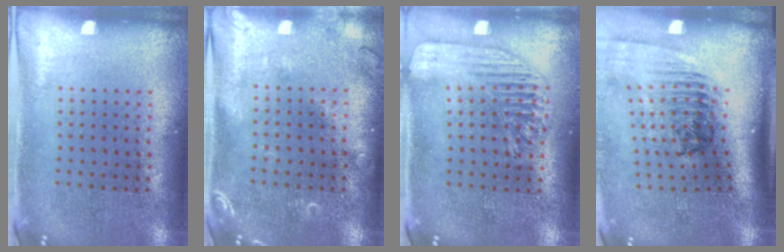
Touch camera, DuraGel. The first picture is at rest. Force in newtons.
{"total": 2.0, "press": 2.0, "slide": 0.3}
{"total": 1.7, "press": 1.5, "slide": 0.7}
{"total": 2.5, "press": 1.7, "slide": 1.8}